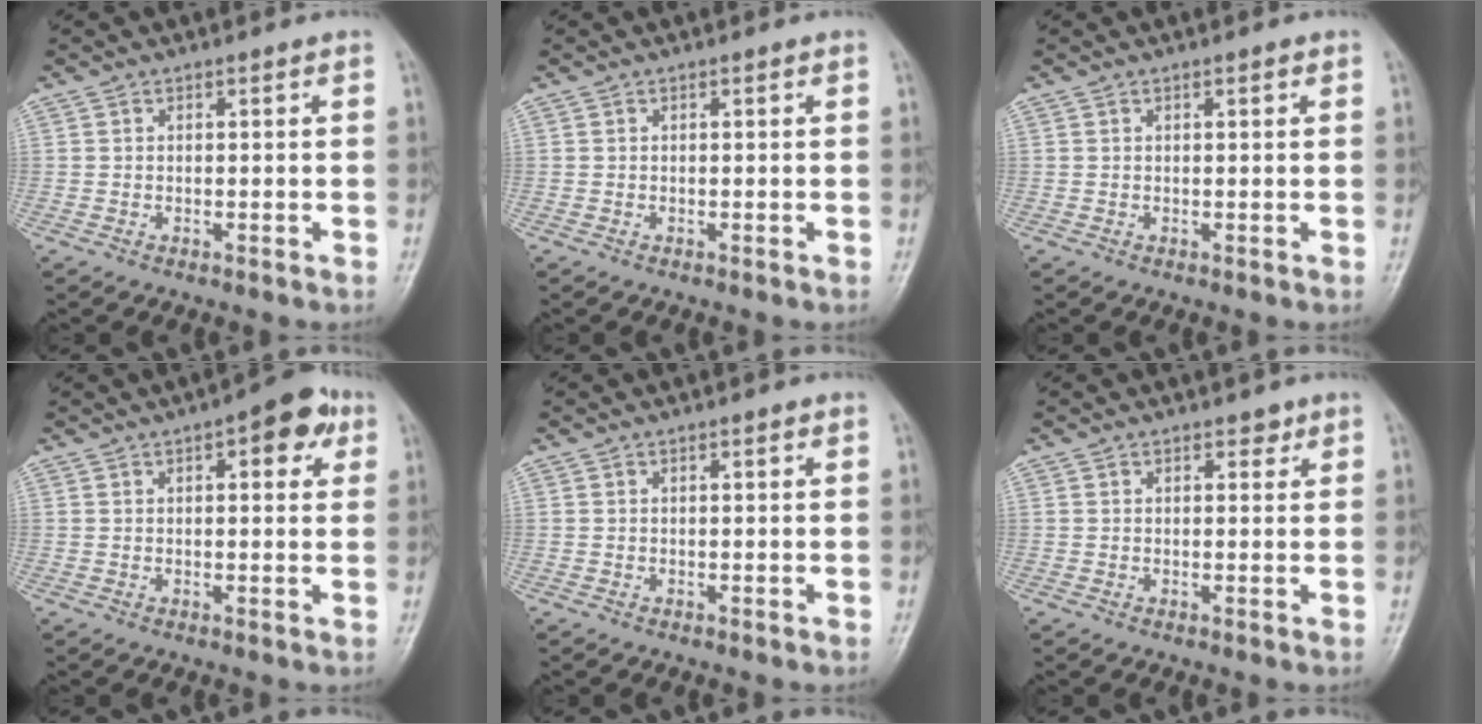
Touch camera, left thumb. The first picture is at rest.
{"total": 0.0}
{"total": 0.7, "force": [0.4, 0.2, 0.6], "torque": [-0.010, 0.000, 0.004]}
{"total": 7.4, "force": [3.1, 3.1, 6.0], "torque": [-0.051, 0.002, 0.029]}
{"total": 0.6, "force": [0.3, 0.1, 0.5], "torque": [-0.008, 0.000, 0.004]}
{"total": 1.7, "force": [1.1, 1.0, 0.8], "torque": [0.003, -0.004, 0.012]}